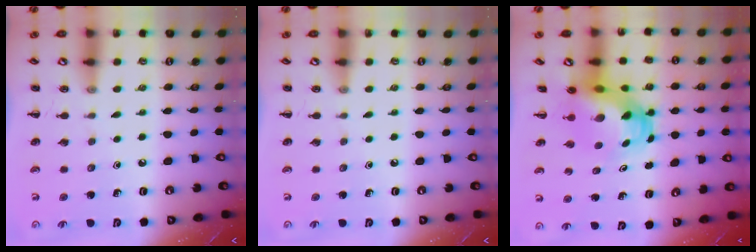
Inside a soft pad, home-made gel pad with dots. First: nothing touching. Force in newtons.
{"total": 0.0}
{"total": 5.8, "press": 5.6, "slide": 1.6}